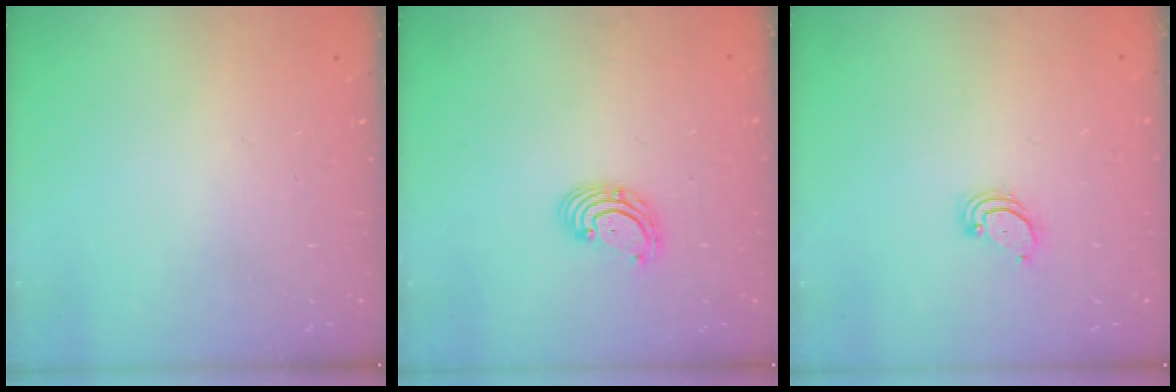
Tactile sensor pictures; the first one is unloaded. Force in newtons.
{"total": 2.8, "press": 2.8, "slide": 0.2}
{"total": 2.2, "press": 2.2, "slide": 0.3}